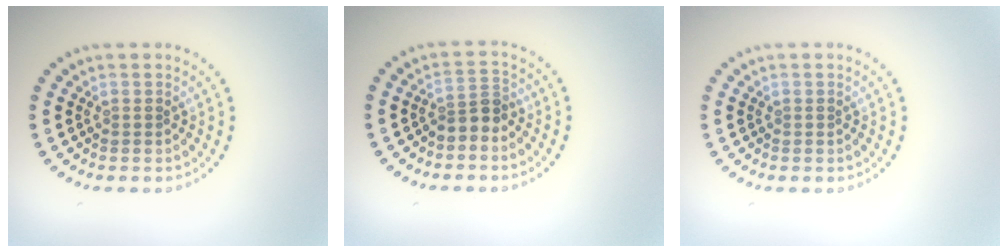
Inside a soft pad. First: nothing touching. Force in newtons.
{"total": 2.2, "press": 1.8, "slide": 1.3}
{"total": 0.0}